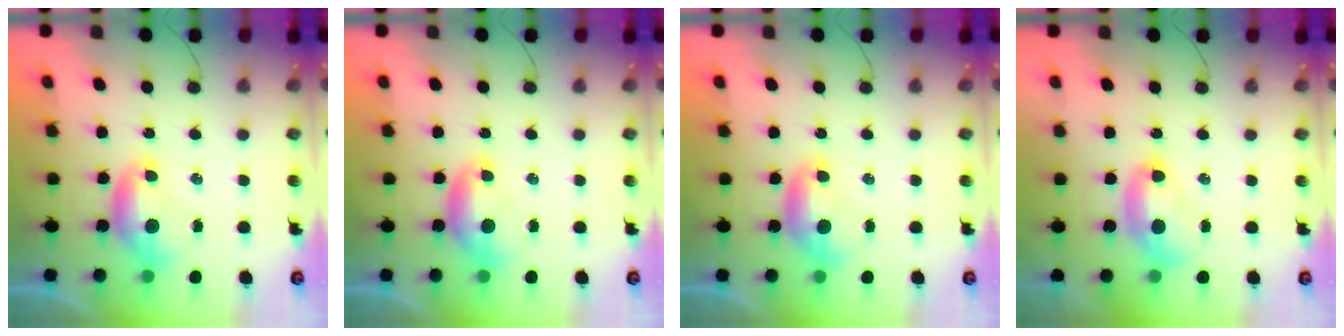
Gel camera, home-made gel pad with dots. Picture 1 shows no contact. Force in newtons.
{"total": 0.0}
{"total": 0.0}
{"total": 2.7, "press": 2.7, "slide": 0.1}